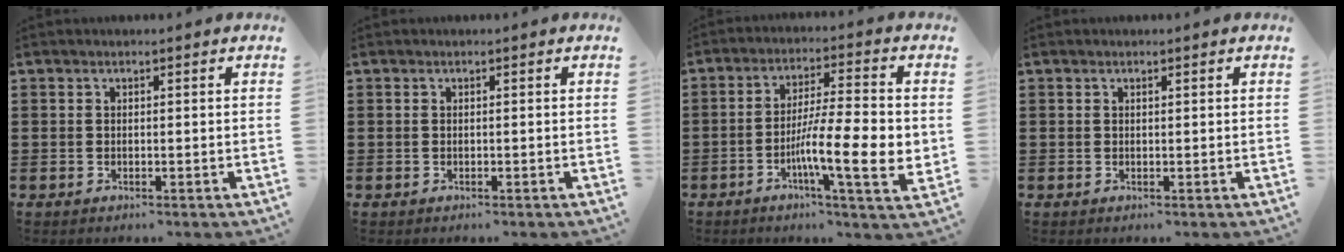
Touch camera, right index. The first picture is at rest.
{"total": 0.0}
{"total": 12.0, "force": [-2.3, 2.1, 11.6], "torque": [-0.192, -0.013, -0.043]}
{"total": 0.0}